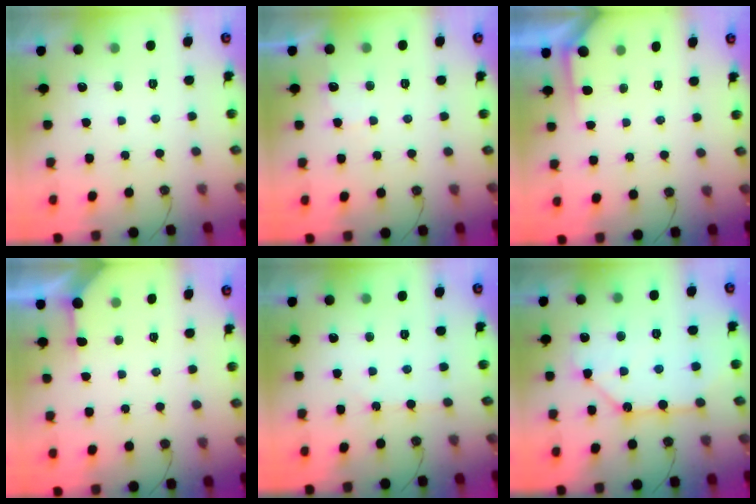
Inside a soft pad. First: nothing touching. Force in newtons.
{"total": 3.3, "press": 3.2, "slide": 0.6}
{"total": 2.7, "press": 2.7, "slide": 0.3}
{"total": 2.7, "press": 2.7, "slide": 0.4}
{"total": 1.4, "press": 1.3, "slide": 0.3}
{"total": 12.9, "press": 12.9, "slide": 1.3}